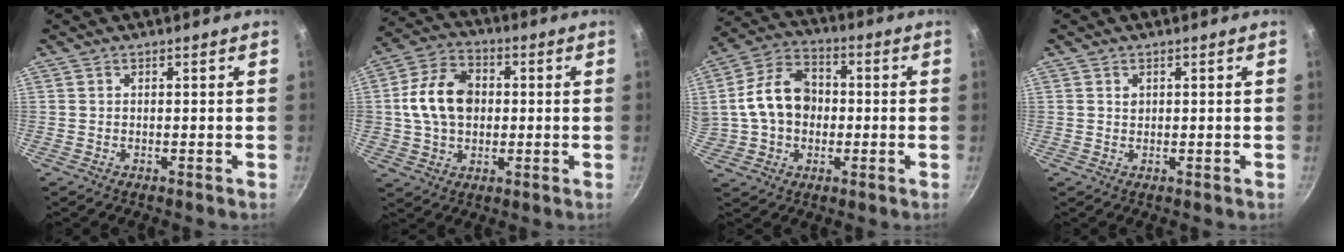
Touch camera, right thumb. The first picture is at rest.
{"total": 12.8, "force": [1.0, 9.5, 8.5], "torque": [-0.134, 0.016, 0.008]}
{"total": 12.7, "force": [0.2, 9.8, 8.1], "torque": [-0.122, 0.025, -0.004]}
{"total": 1.0, "force": [0.4, 0.8, 0.4], "torque": [-0.004, 0.000, 0.008]}